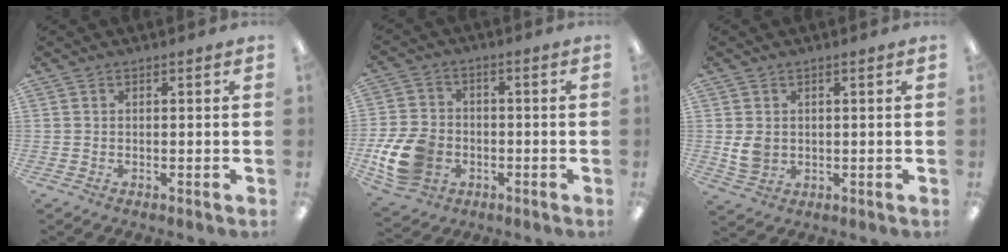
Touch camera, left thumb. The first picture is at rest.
{"total": 12.7, "force": [-3.9, 9.5, 7.4], "torque": [-0.165, 0.019, -0.068]}
{"total": 4.5, "force": [0.5, 3.8, 2.3], "torque": [-0.035, -0.003, 0.009]}